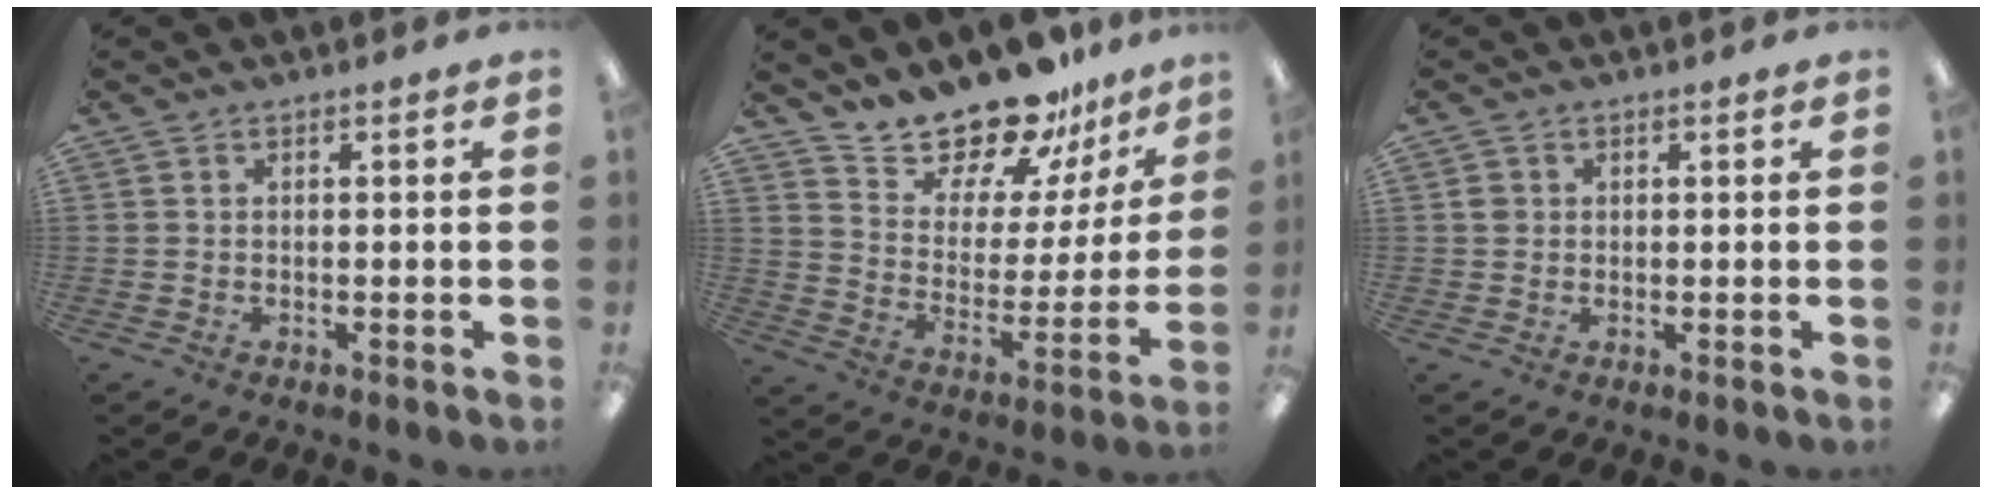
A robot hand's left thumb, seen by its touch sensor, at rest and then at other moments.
{"total": 17.5, "force": [16.2, 5.6, 3.6], "torque": [-0.071, -0.146, 0.293]}
{"total": 1.5, "force": [0.1, 1.5, 0.5], "torque": [-0.010, 0.004, 0.000]}